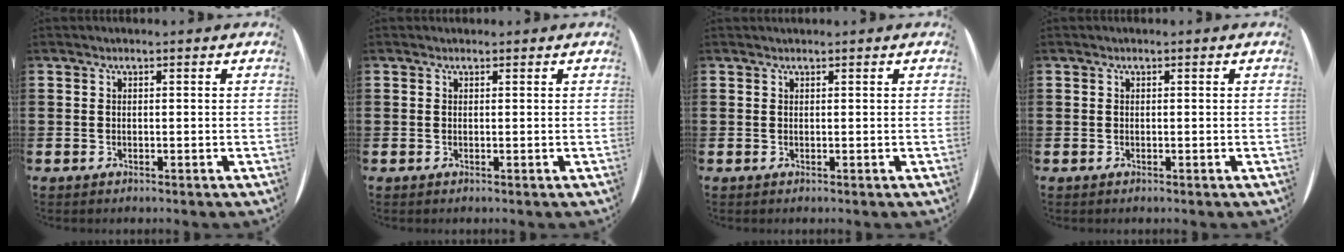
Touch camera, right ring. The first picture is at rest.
{"total": 0.0}
{"total": 0.0}
{"total": 0.0}